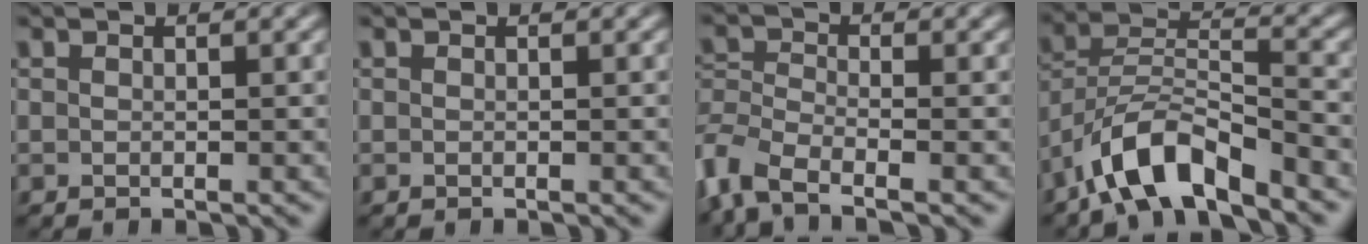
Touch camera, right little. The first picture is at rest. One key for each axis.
{"total": 0.0}
{"total": 4.6, "fx": -2.6, "fy": 2.7, "fz": 2.6, "tx": -0.089, "ty": -0.030, "tz": -0.037}
{"total": 5.9, "fx": -3.6, "fy": 2.7, "fz": 3.8, "tx": -0.082, "ty": -0.020, "tz": -0.053}